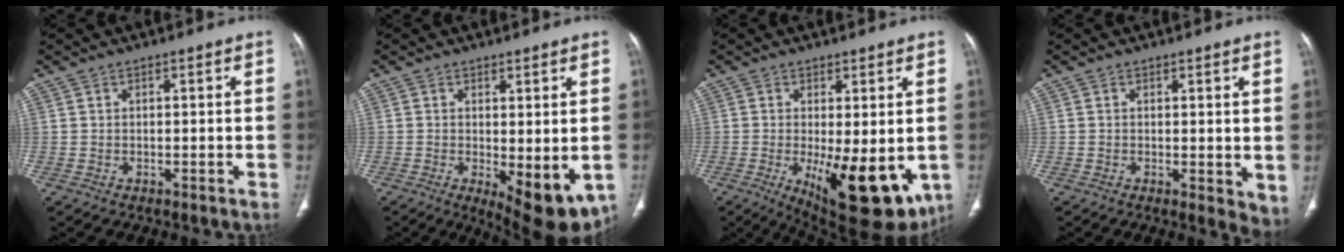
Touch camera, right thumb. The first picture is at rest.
{"total": 10.3, "force": [-2.3, 3.9, 9.2], "torque": [-0.117, -0.025, -0.021]}
{"total": 15.6, "force": [-3.4, 5.9, 14.0], "torque": [-0.183, -0.028, -0.030]}
{"total": 4.4, "force": [0.2, 1.7, 4.0], "torque": [-0.048, -0.014, 0.003]}